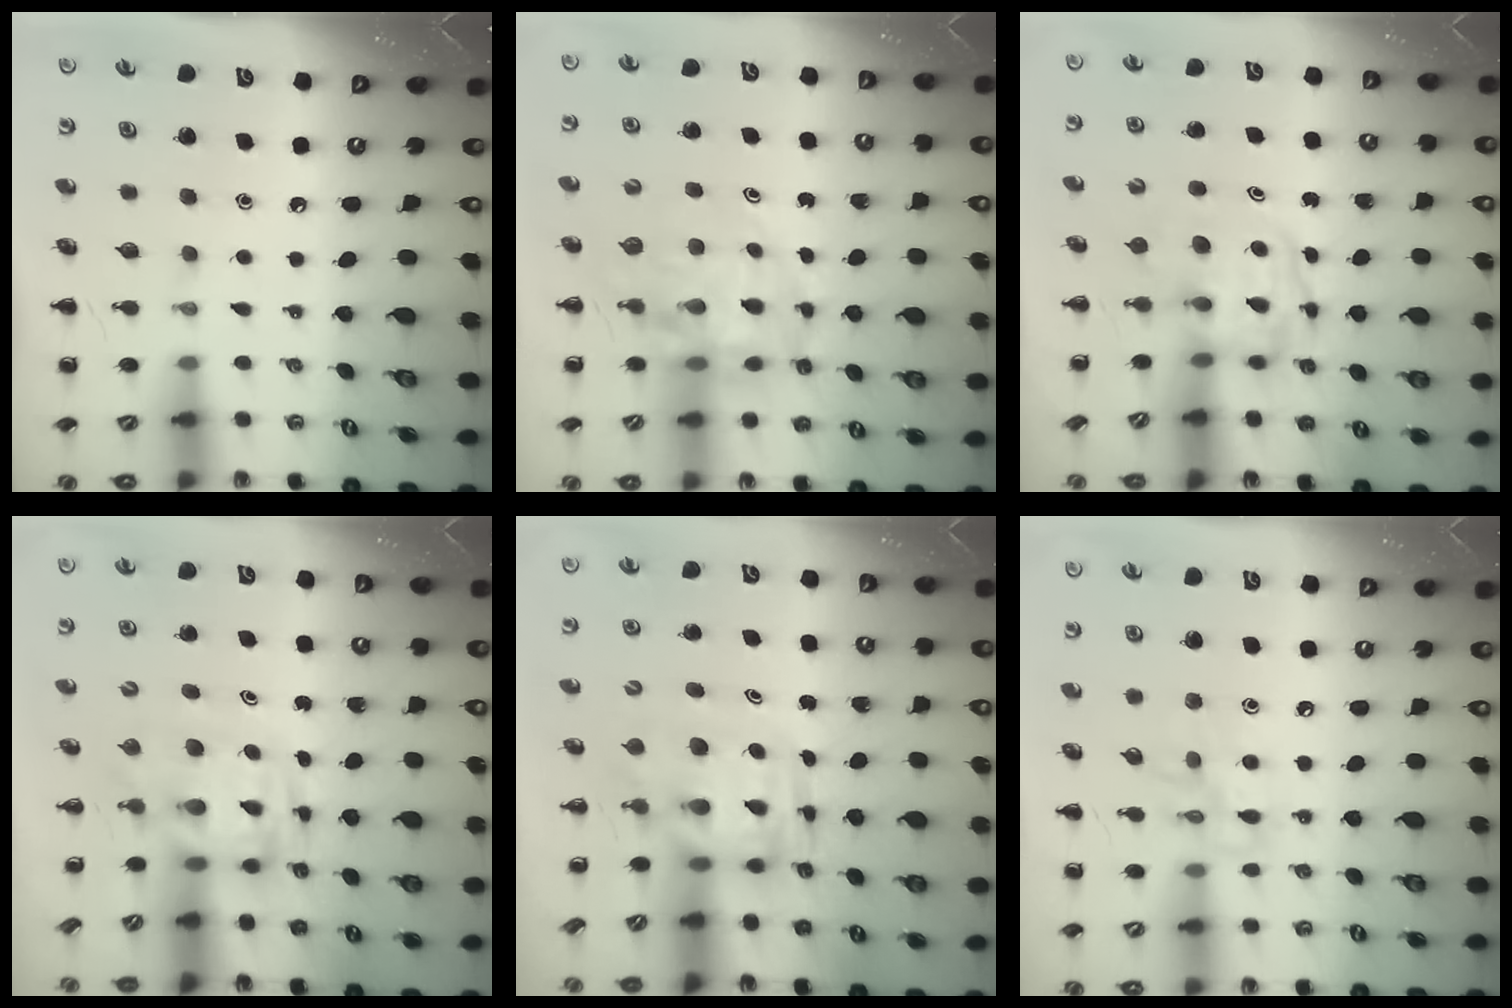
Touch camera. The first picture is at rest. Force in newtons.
{"total": 9.6, "press": 9.1, "slide": 3.1}
{"total": 3.9, "press": 3.8, "slide": 0.6}
{"total": 2.9, "press": 2.9, "slide": 0.6}
{"total": 3.5, "press": 3.4, "slide": 0.7}
{"total": 8.7, "press": 8.7, "slide": 0.2}